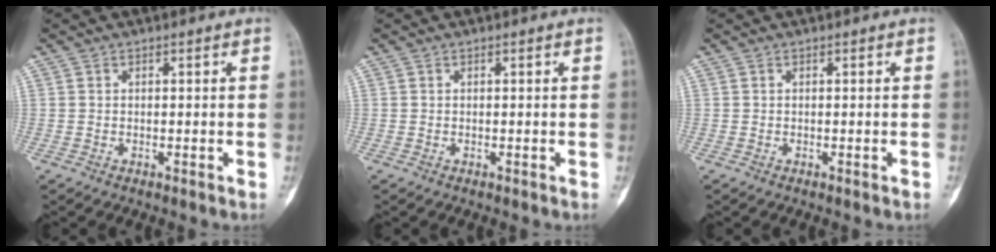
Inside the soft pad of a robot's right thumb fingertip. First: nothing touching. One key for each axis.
{"total": 0.0}
{"total": 0.0}